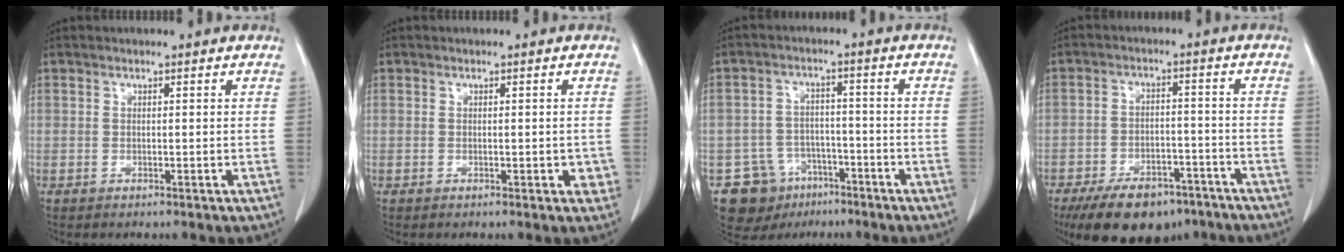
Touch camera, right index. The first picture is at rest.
{"total": 2.1, "force": [-0.4, 1.2, 1.7], "torque": [-0.011, 0.004, -0.003]}
{"total": 9.1, "force": [-5.4, 7.3, 1.2], "torque": [-0.026, 0.026, -0.075]}
{"total": 14.1, "force": [-10.3, 6.7, 7.0], "torque": [-0.114, 0.002, -0.158]}